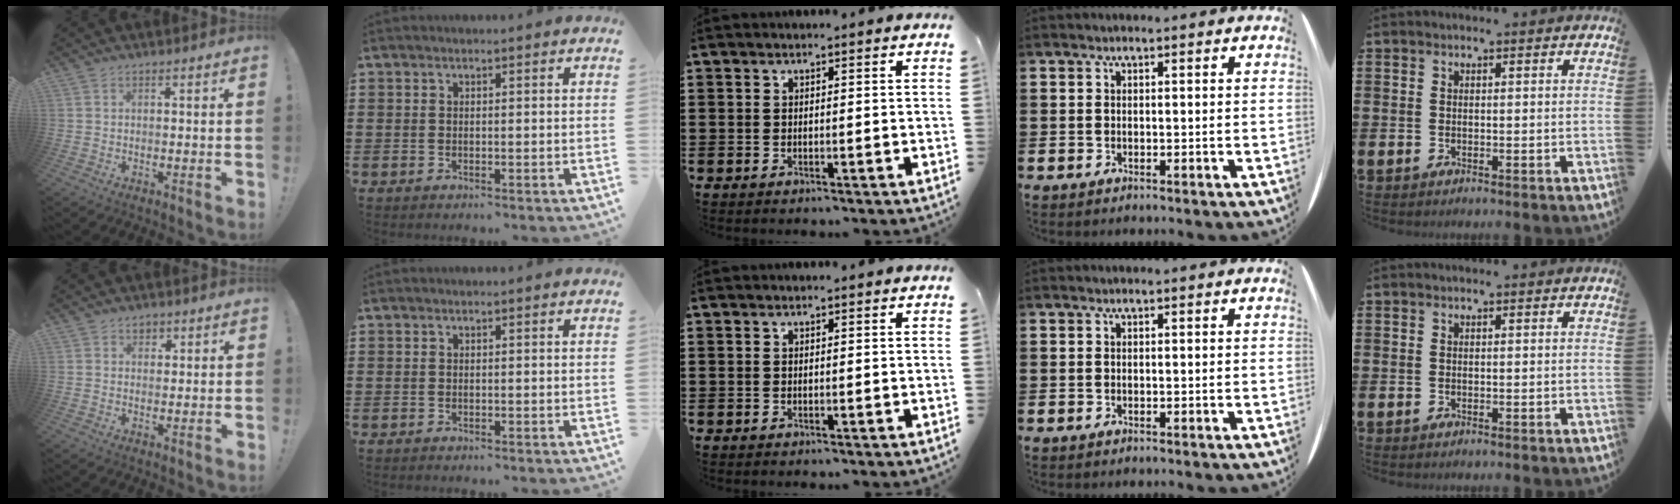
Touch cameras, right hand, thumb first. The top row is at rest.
{"thumb": {"total": 2.1, "force": [1.3, 1.6, 0.5], "torque": [0.009, -0.009, 0.018]}}